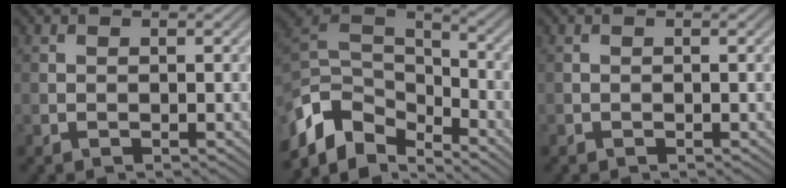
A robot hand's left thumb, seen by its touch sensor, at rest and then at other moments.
{"total": 10.1, "force": [-5.9, 5.7, 5.9], "torque": [-0.133, -0.003, -0.129]}
{"total": 0.0}